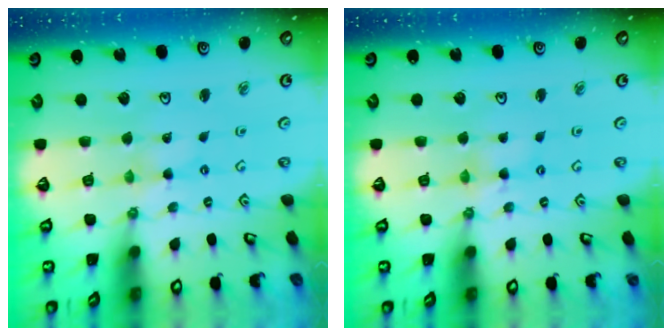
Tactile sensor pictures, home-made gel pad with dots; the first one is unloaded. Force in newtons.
{"total": 2.4, "press": 2.4, "slide": 0.3}